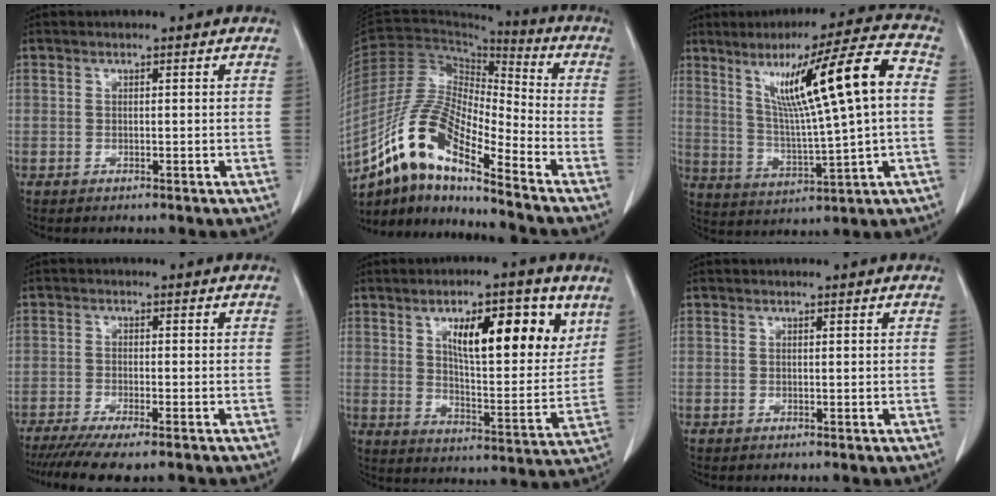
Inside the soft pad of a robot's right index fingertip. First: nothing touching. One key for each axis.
{"total": 14.6, "fx": -10.1, "fy": 2.4, "fz": 10.2, "tx": -0.211, "ty": 0.006, "tz": -0.186}
{"total": 16.1, "fx": 3.5, "fy": 0.2, "fz": 15.7, "tx": -0.255, "ty": 0.017, "tz": 0.061}
{"total": 10.1, "fx": -8.2, "fy": 1.1, "fz": 5.8, "tx": -0.080, "ty": -0.019, "tz": -0.126}
{"total": 16.5, "fx": 7.6, "fy": 4.9, "fz": 13.8, "tx": -0.200, "ty": 0.001, "tz": 0.120}
{"total": 0.0}